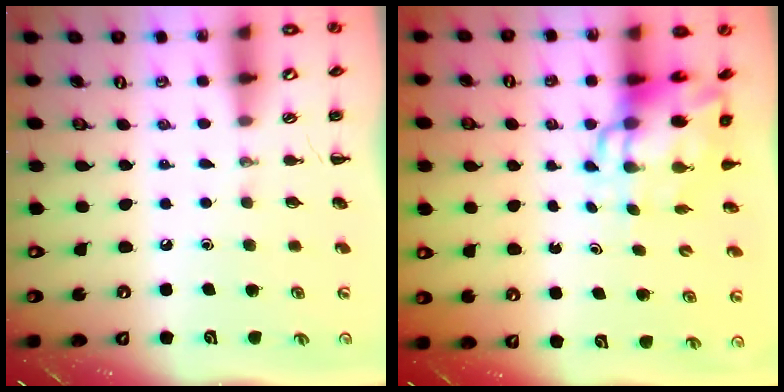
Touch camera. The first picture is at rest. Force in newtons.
{"total": 8.6, "press": 8.2, "slide": 2.3}